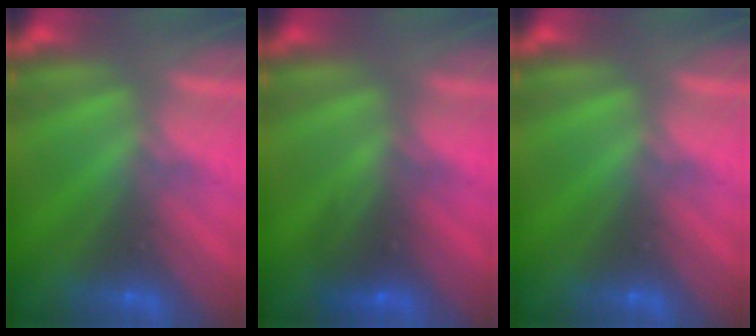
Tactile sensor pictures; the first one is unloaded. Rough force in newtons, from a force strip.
{"total": 2.6}
{"total": 0.0}